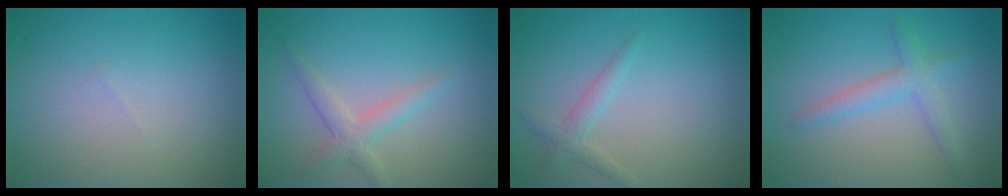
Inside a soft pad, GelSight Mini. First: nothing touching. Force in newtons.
{"total": 2.2, "press": 2.2, "slide": 0.0}
{"total": 1.6, "press": 1.6, "slide": 0.1}
{"total": 2.4, "press": 2.4, "slide": 0.3}